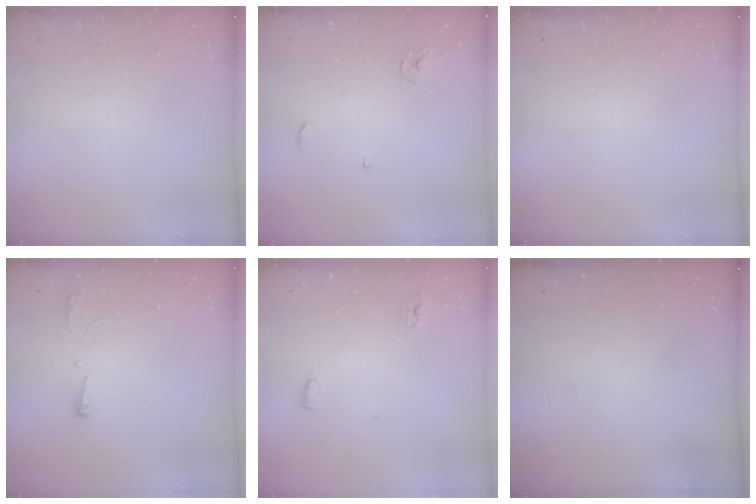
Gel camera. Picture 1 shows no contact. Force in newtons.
{"total": 3.8, "press": 3.8, "slide": 0.4}
{"total": 0.0}
{"total": 3.8, "press": 3.6, "slide": 1.2}
{"total": 5.2, "press": 4.4, "slide": 2.7}
{"total": 0.0}